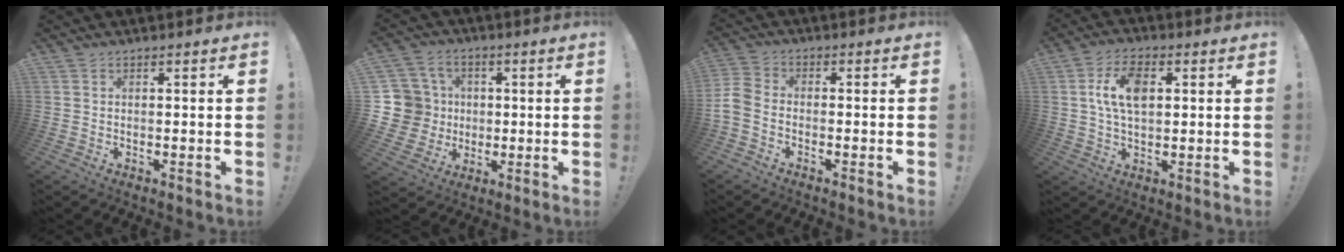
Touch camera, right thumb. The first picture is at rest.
{"total": 10.2, "force": [0.6, 9.9, 2.6], "torque": [-0.048, 0.003, 0.024]}
{"total": 5.6, "force": [-2.4, 3.6, 3.6], "torque": [-0.086, 0.010, -0.042]}
{"total": 9.7, "force": [1.9, 5.5, 7.8], "torque": [-0.145, 0.010, 0.037]}